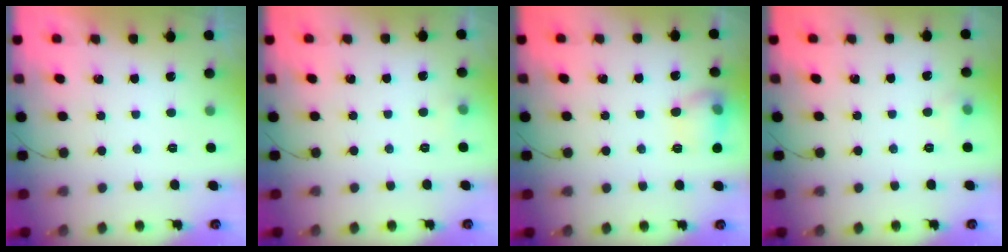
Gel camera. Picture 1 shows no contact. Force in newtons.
{"total": 4.4, "press": 3.0, "slide": 3.2}
{"total": 10.0, "press": 10.0, "slide": 0.7}
{"total": 3.9, "press": 3.7, "slide": 1.2}